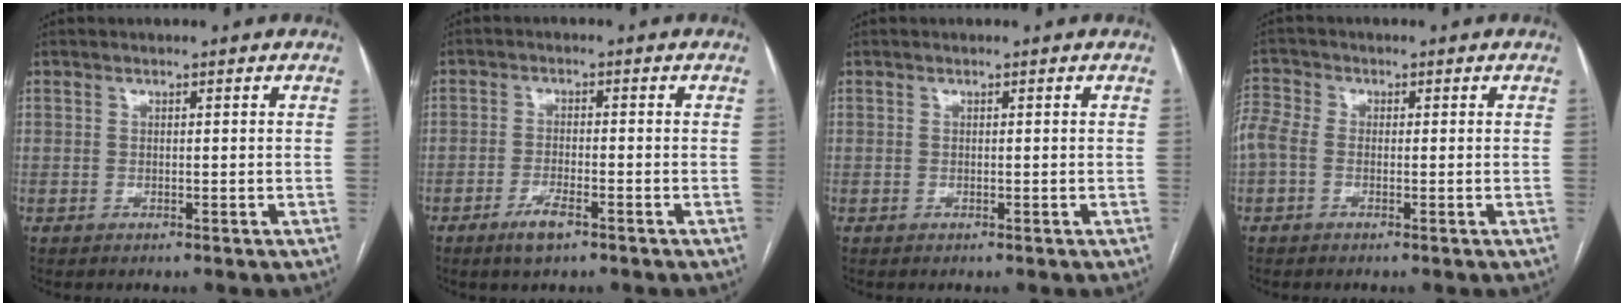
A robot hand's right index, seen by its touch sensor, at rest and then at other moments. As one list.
[{"total": 3.9, "force": [-2.5, 0.8, 2.8], "torque": [-0.059, -0.003, -0.045]}, {"total": 0.0}, {"total": 6.3, "force": [-0.7, 4.5, 4.3], "torque": [-0.131, 0.022, -0.018]}]